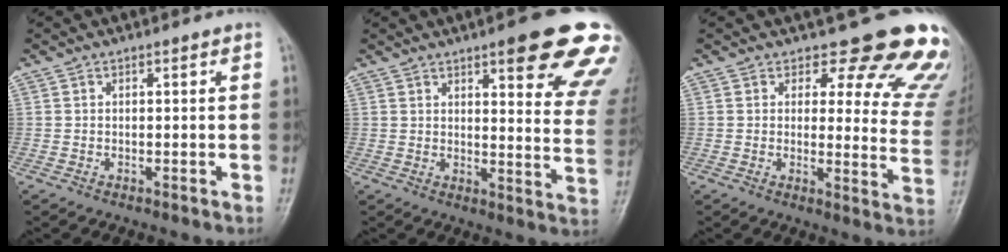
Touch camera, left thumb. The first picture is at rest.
{"total": 18.7, "force": [11.1, 4.3, 14.4], "torque": [-0.146, -0.044, 0.126]}
{"total": 16.2, "force": [13.6, 6.4, 6.0], "torque": [-0.008, -0.108, 0.128]}